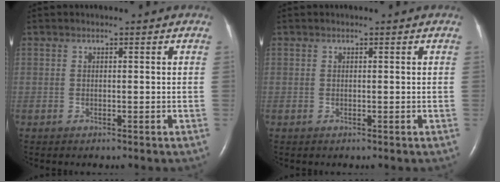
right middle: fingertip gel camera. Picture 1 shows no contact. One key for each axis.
{"total": 0.0}